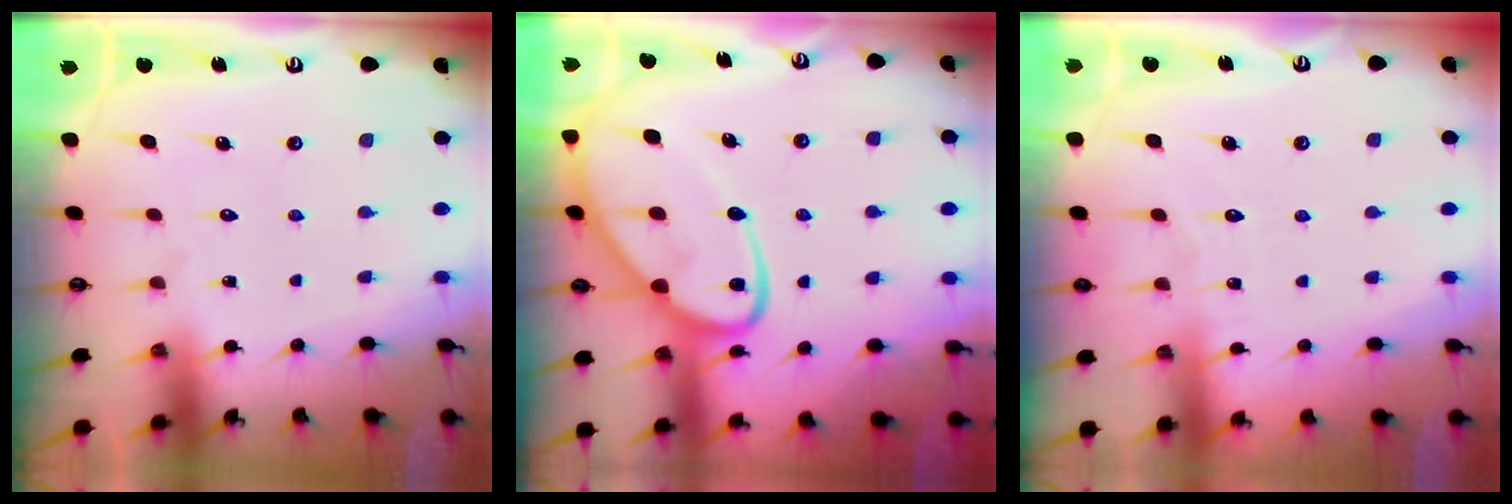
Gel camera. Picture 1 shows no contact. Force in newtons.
{"total": 15.6, "press": 15.5, "slide": 1.3}
{"total": 2.6, "press": 2.6, "slide": 0.3}